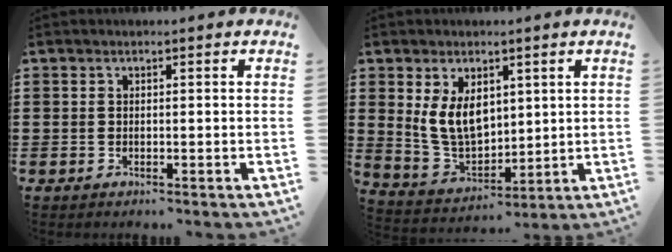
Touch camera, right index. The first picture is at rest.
{"total": 8.0, "force": [2.7, 5.3, 5.3], "torque": [-0.131, 0.005, 0.051]}